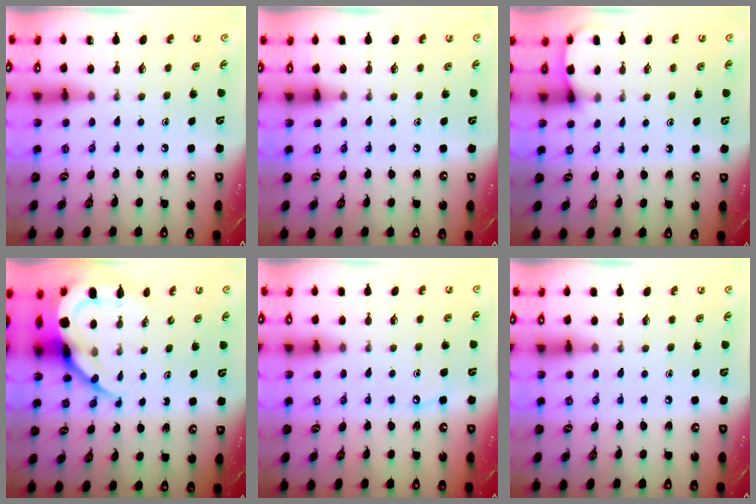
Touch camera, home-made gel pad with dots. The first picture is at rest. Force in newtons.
{"total": 3.5, "press": 3.4, "slide": 0.7}
{"total": 2.8, "press": 2.8, "slide": 0.1}
{"total": 11.4, "press": 11.3, "slide": 1.2}
{"total": 5.1, "press": 5.0, "slide": 0.6}
{"total": 3.3, "press": 3.3, "slide": 0.6}